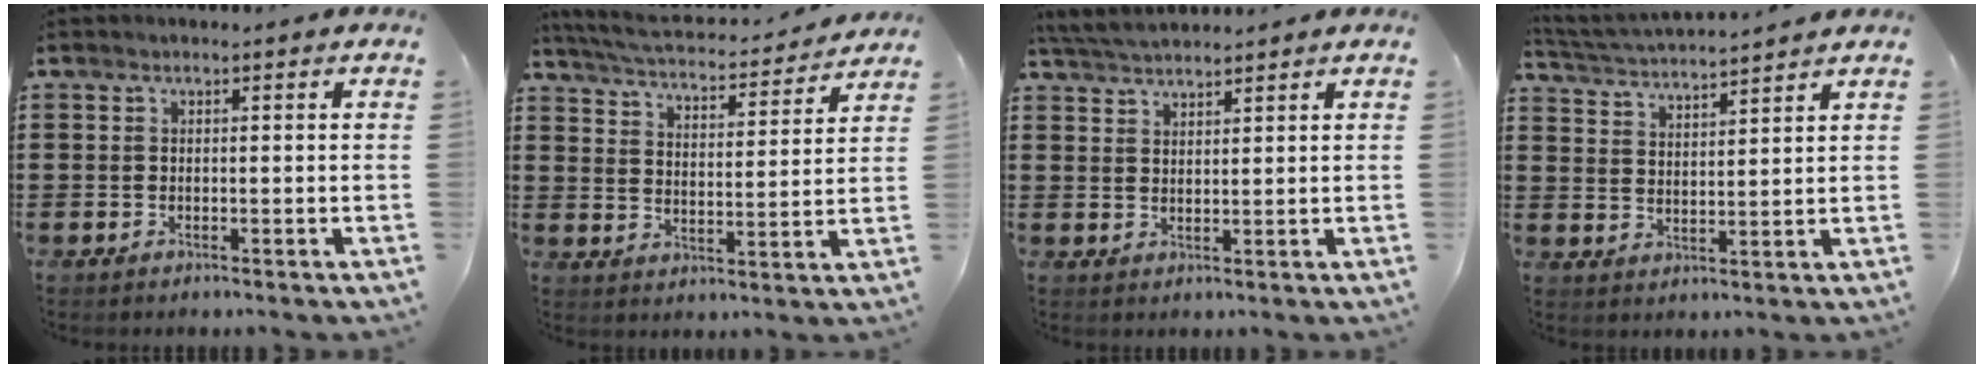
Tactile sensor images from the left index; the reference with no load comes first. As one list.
[{"total": 4.9, "force": [4.7, 0.0, 1.2], "torque": [-0.048, -0.034, 0.077]}, {"total": 3.5, "force": [3.4, 0.3, 0.8], "torque": [-0.026, -0.005, 0.064]}, {"total": 3.9, "force": [3.8, -0.3, 0.6], "torque": [-0.029, -0.023, 0.064]}]